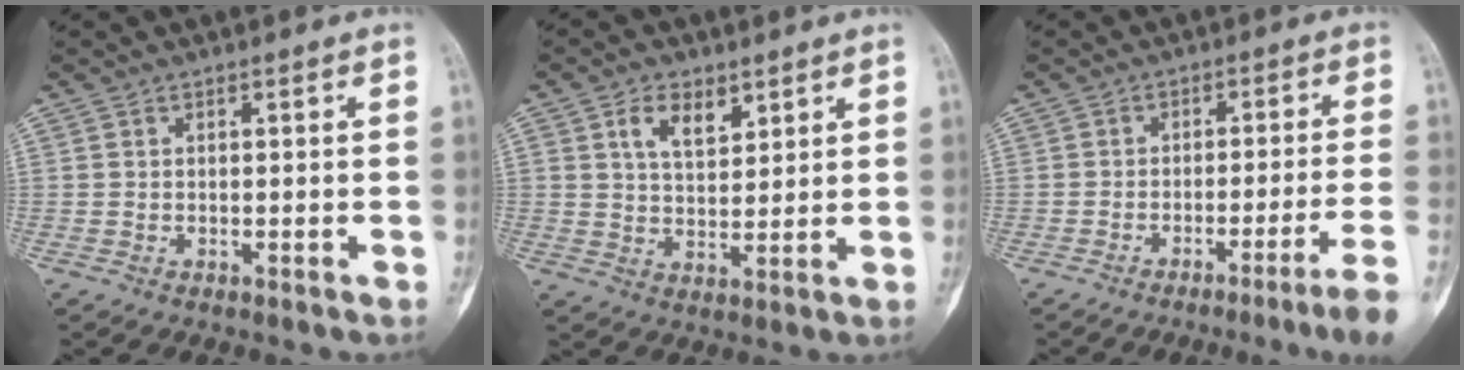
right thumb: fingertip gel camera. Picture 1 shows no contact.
{"total": 6.6, "force": [3.4, 3.8, 4.2], "torque": [-0.056, -0.020, 0.062]}
{"total": 9.2, "force": [-6.2, -1.8, 6.5], "torque": [-0.097, 0.035, -0.085]}